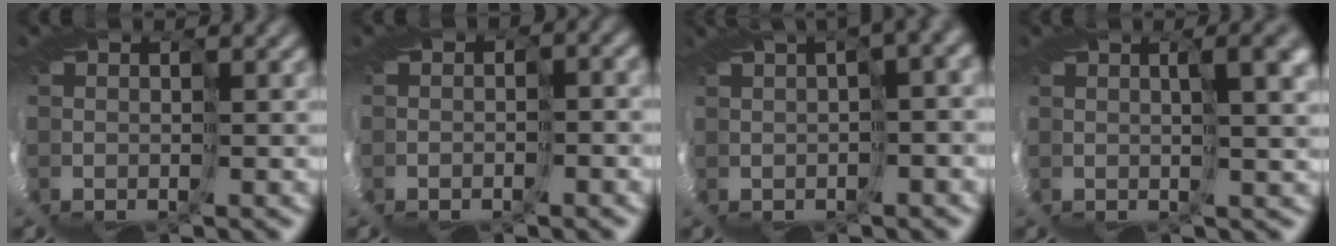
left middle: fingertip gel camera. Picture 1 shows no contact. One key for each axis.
{"total": 3.0, "fx": -1.8, "fy": 1.7, "fz": 1.8, "tx": -0.023, "ty": 0.003, "tz": -0.011}
{"total": 8.1, "fx": 1.2, "fy": 2.3, "fz": 7.7, "tx": -0.086, "ty": 0.016, "tz": 0.040}
{"total": 5.1, "fx": 3.1, "fy": 0.4, "fz": 4.0, "tx": -0.046, "ty": 0.018, "tz": 0.044}